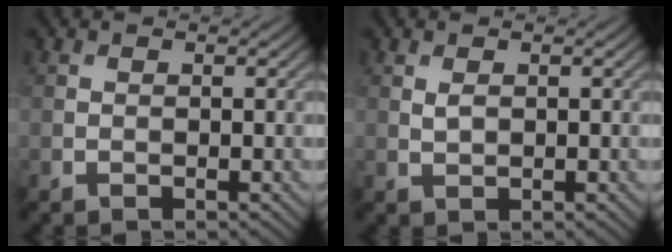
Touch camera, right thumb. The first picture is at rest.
{"total": 1.2, "force": [0.5, 0.6, 0.9], "torque": [-0.025, -0.003, 0.014]}